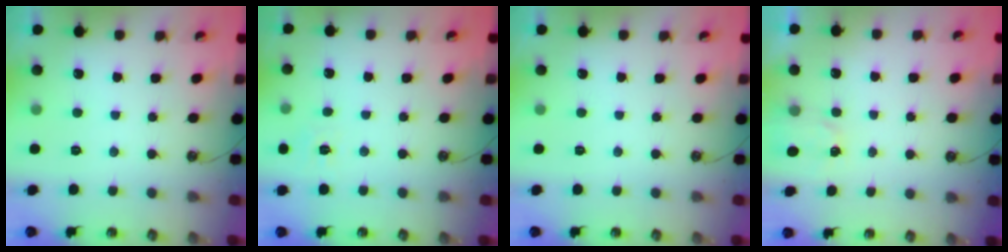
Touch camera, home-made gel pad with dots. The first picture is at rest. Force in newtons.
{"total": 5.7, "press": 5.7, "slide": 0.7}
{"total": 0.0}
{"total": 2.2, "press": 2.2, "slide": 0.4}